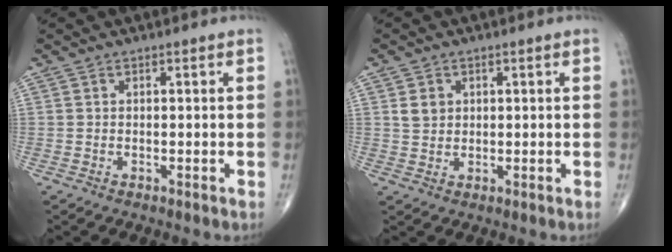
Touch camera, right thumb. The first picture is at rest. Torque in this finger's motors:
{"motor_torque": [-0.44, 0.61, 0.19, -0.07, -0.03]}